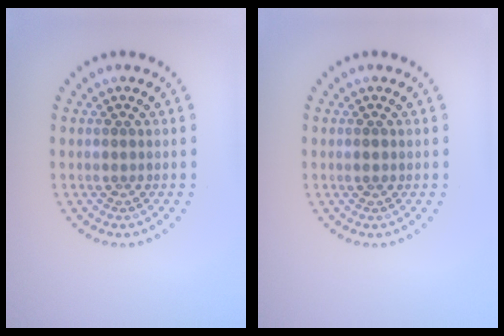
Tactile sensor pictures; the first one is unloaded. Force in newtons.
{"total": 0.8, "press": 0.8, "slide": 0.1}